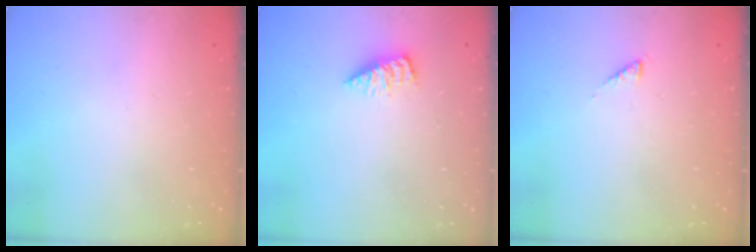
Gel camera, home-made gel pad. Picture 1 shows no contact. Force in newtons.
{"total": 2.8, "press": 2.8, "slide": 0.4}
{"total": 1.1, "press": 1.0, "slide": 0.3}